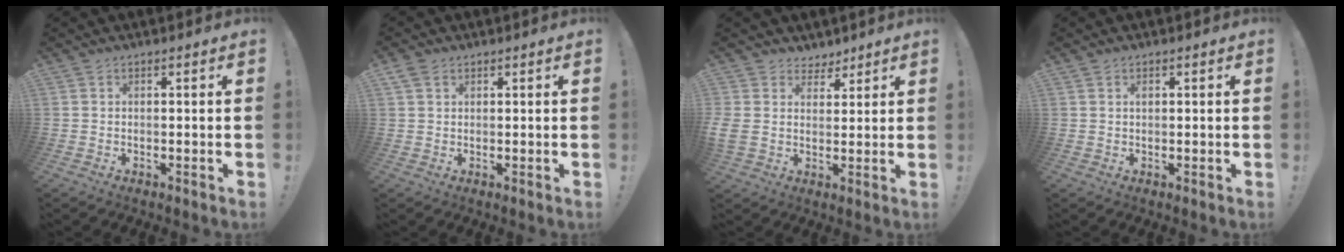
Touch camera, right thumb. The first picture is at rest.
{"total": 2.4, "force": [1.5, 1.5, 1.1], "torque": [-0.017, -0.002, 0.028]}
{"total": 6.1, "force": [2.7, 5.2, 1.4], "torque": [-0.024, -0.017, 0.056]}
{"total": 0.6, "force": [0.2, 0.5, 0.4], "torque": [-0.001, -0.001, 0.002]}